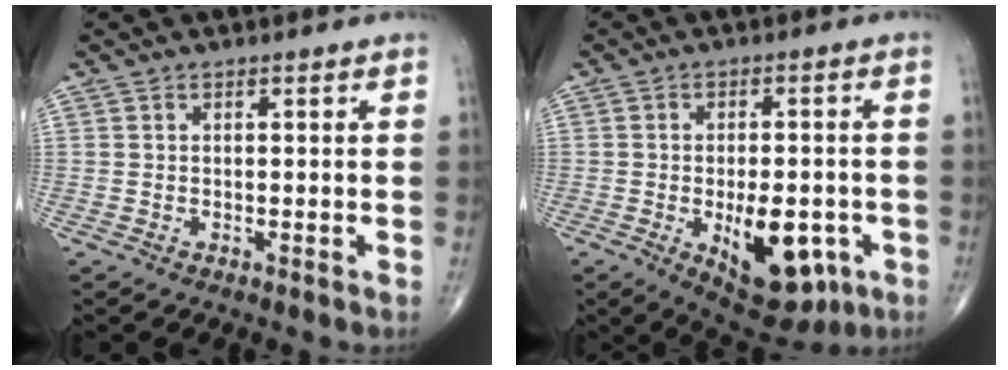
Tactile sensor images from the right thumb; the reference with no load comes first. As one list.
[{"total": 13.6, "force": [-4.3, 6.8, 11.1], "torque": [-0.133, 0.005, -0.045]}]